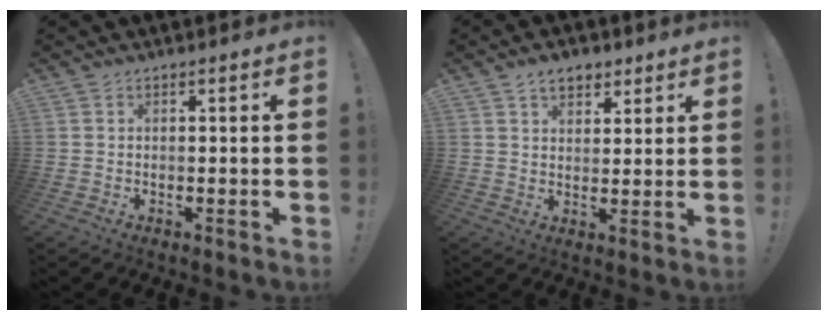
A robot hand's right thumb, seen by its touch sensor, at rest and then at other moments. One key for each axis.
{"total": 6.4, "fx": 4.1, "fy": 3.9, "fz": 3.0, "tx": -0.035, "ty": -0.014, "tz": 0.074}